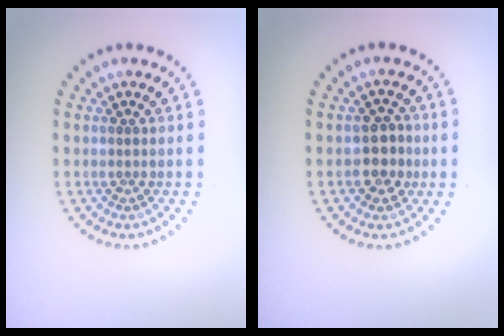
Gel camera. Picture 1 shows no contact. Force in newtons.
{"total": 2.6, "press": 2.5, "slide": 0.7}